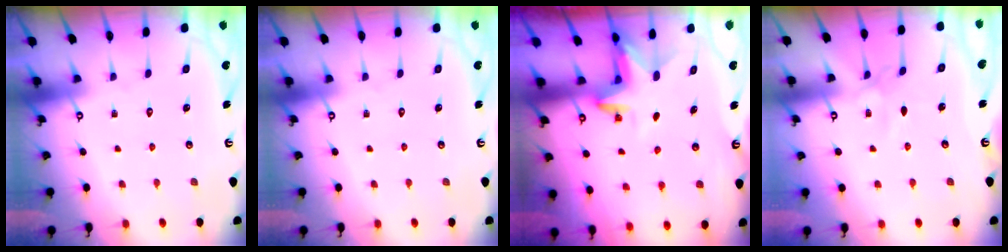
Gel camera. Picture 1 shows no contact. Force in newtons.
{"total": 0.0}
{"total": 3.3, "press": 3.3, "slide": 0.1}
{"total": 3.5, "press": 3.5, "slide": 0.5}